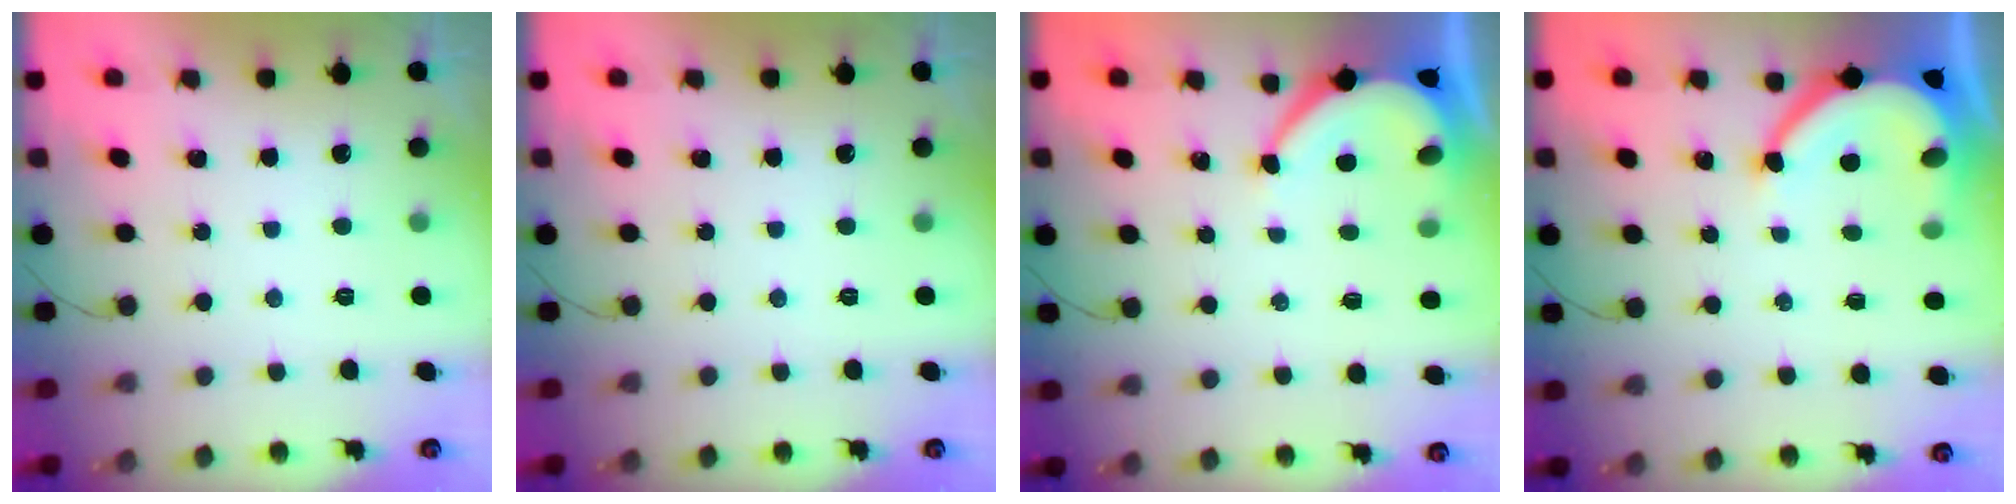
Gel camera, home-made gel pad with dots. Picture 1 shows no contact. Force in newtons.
{"total": 0.0}
{"total": 5.9, "press": 5.8, "slide": 0.8}
{"total": 9.0, "press": 8.9, "slide": 0.9}